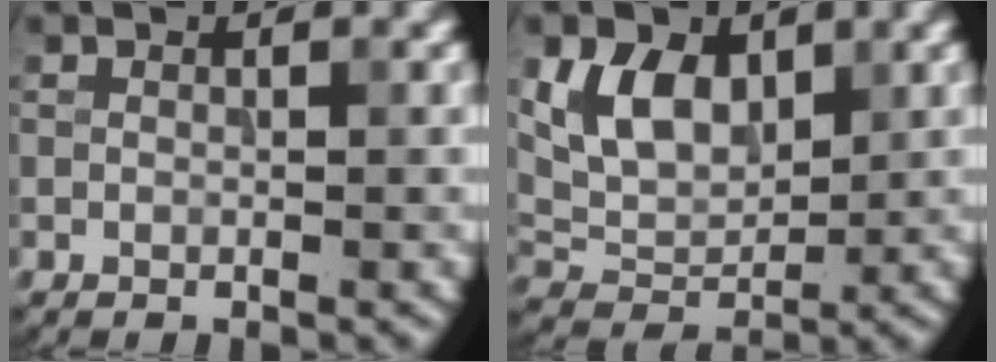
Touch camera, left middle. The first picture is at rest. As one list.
[{"total": 5.7, "force": [2.0, 3.8, 3.8], "torque": [-0.076, -0.004, 0.036]}]